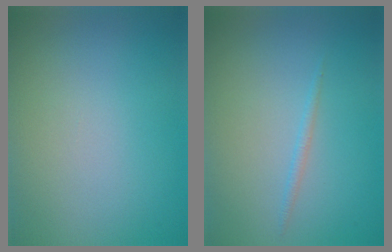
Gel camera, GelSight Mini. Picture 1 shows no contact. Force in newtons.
{"total": 0.8, "press": 0.8, "slide": 0.1}